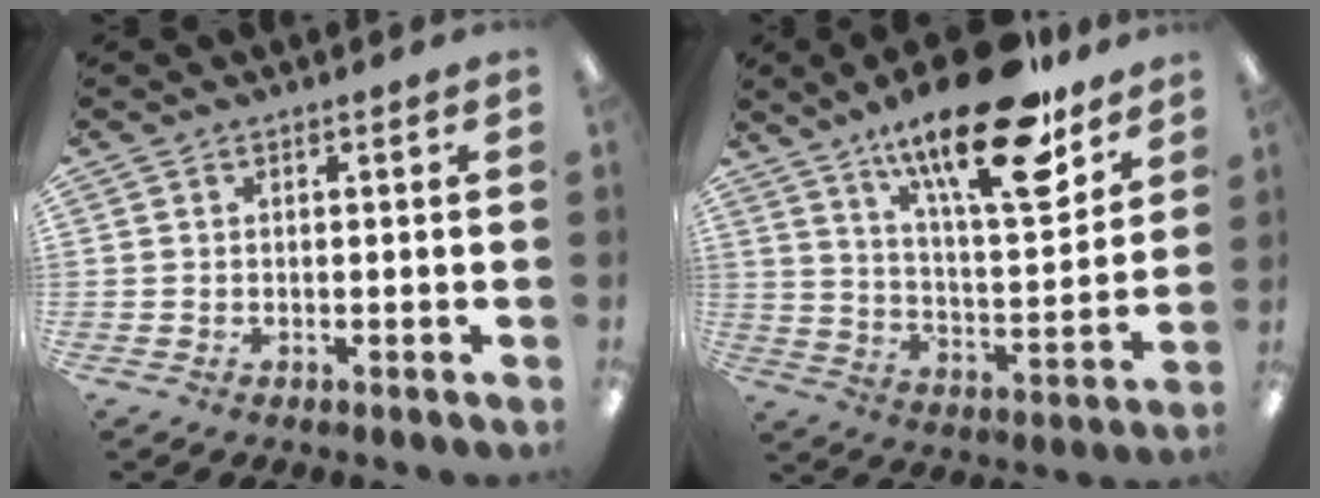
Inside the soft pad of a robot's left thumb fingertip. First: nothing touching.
{"total": 24.1, "force": [16.5, 6.8, 16.1], "torque": [-0.247, -0.105, 0.265]}